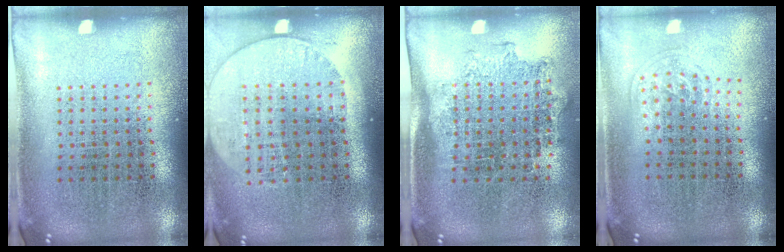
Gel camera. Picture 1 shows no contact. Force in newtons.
{"total": 1.5, "press": 1.3, "slide": 0.7}
{"total": 1.3, "press": 1.0, "slide": 0.8}
{"total": 0.9, "press": 0.6, "slide": 0.7}